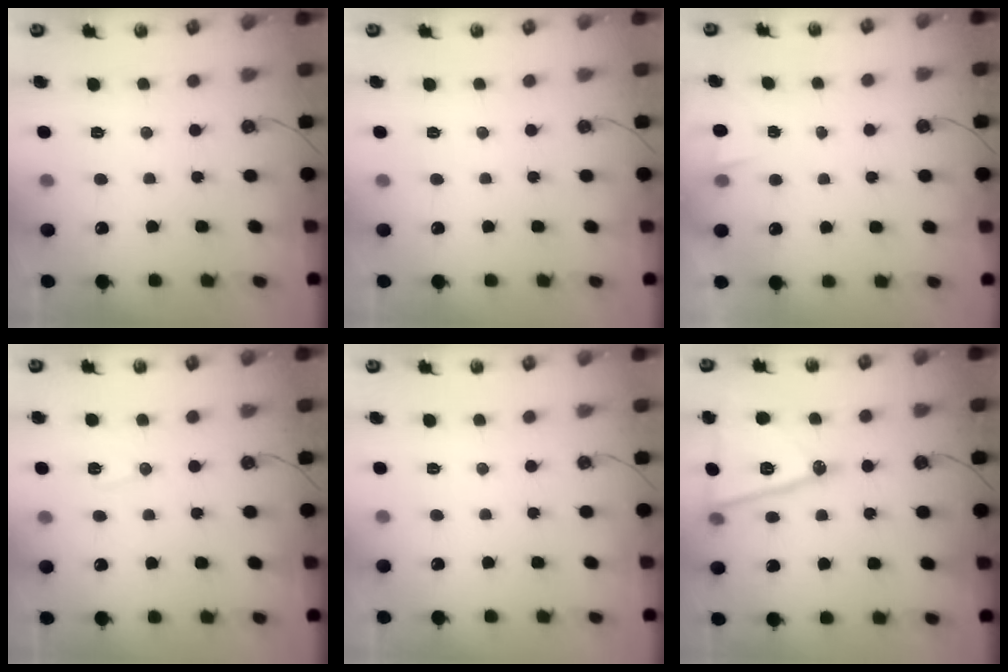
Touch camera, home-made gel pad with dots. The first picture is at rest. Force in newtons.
{"total": 0.0}
{"total": 1.5, "press": 0.9, "slide": 1.2}
{"total": 6.8, "press": 6.4, "slide": 2.4}
{"total": 0.0}
{"total": 16.7, "press": 16.3, "slide": 3.5}